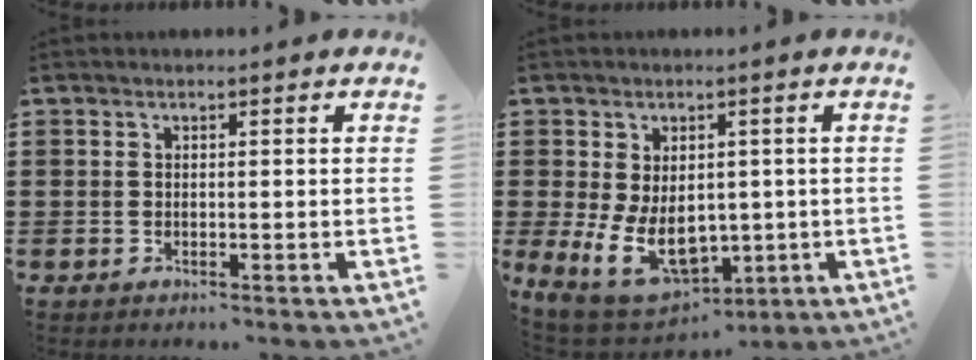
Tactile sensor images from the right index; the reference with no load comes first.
{"total": 10.4, "force": [-1.1, 7.3, 7.4], "torque": [-0.135, 0.001, -0.011]}